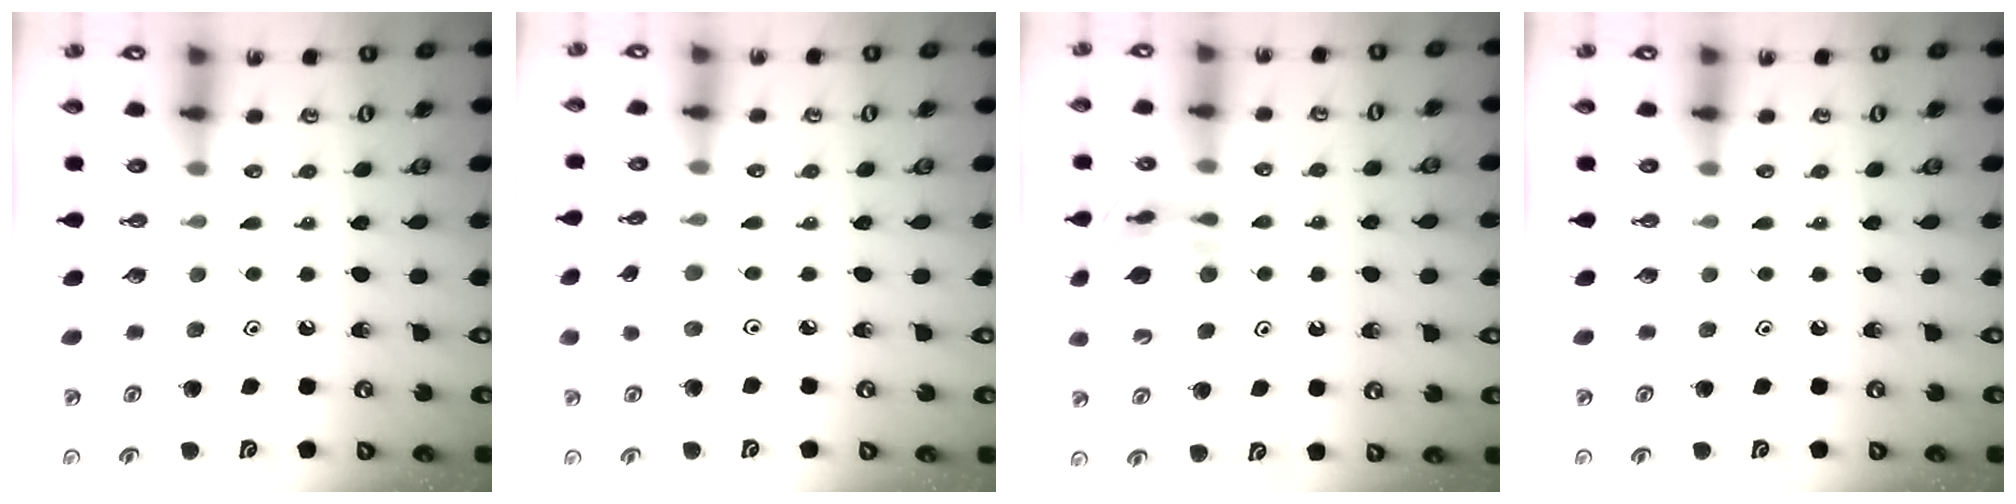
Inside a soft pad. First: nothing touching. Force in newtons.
{"total": 0.9, "press": 0.9, "slide": 0.3}
{"total": 10.5, "press": 10.5, "slide": 1.1}
{"total": 0.0}